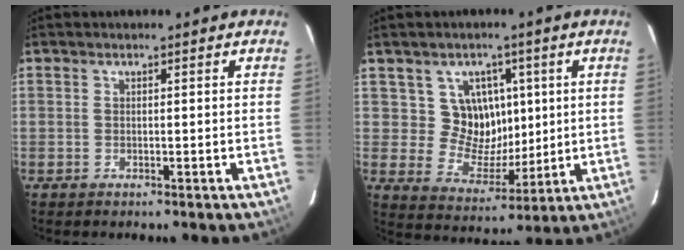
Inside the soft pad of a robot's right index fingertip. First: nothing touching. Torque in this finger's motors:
{"motor_torque": [0.12, 0.20, 0.04, 0.00]}